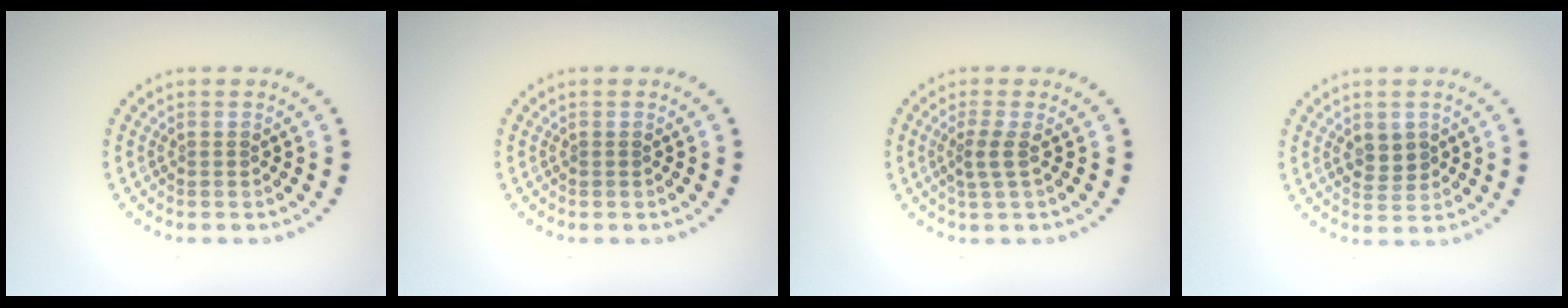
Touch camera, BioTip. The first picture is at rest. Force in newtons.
{"total": 0.0}
{"total": 1.9, "press": 1.5, "slide": 1.3}
{"total": 2.4, "press": 2.4, "slide": 0.6}